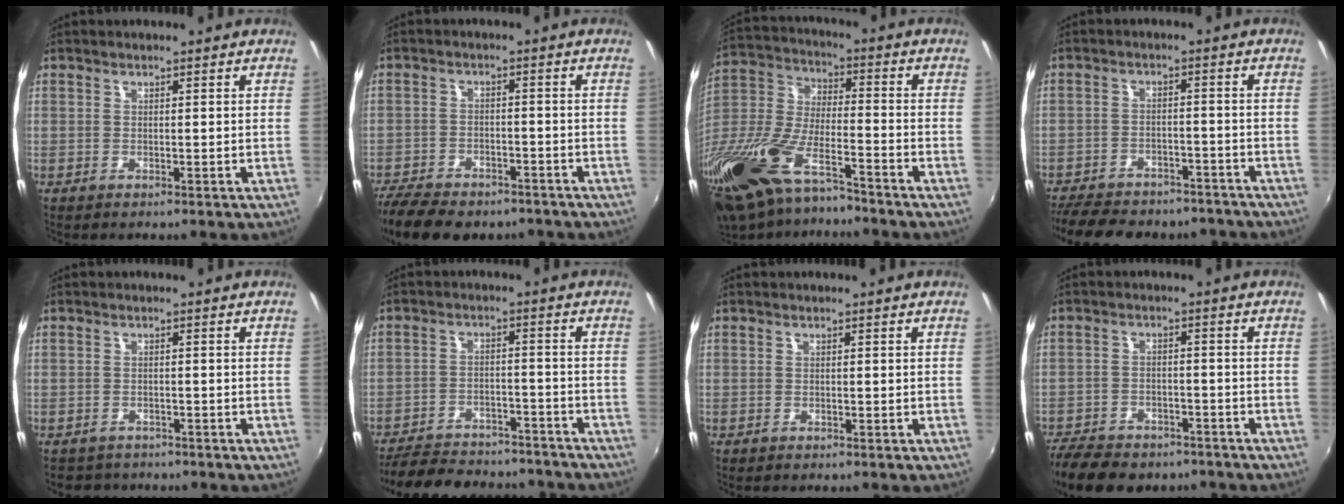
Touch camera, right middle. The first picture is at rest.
{"total": 14.6, "force": [-11.5, 6.1, 6.6], "torque": [-0.161, -0.025, -0.179]}
{"total": 23.5, "force": [-16.9, 7.4, 14.6], "torque": [-0.317, -0.045, -0.315]}
{"total": 18.0, "force": [-15.1, 6.9, 6.9], "torque": [-0.161, -0.004, -0.203]}
{"total": 3.3, "force": [-2.7, 1.9, 0.2], "torque": [-0.013, -0.005, -0.044]}
{"total": 21.1, "force": [-18.4, 6.9, 7.6], "torque": [-0.167, 0.010, -0.241]}
{"total": 0.0}
{"total": 15.2, "force": [-11.9, 7.0, 6.4], "torque": [-0.156, -0.012, -0.179]}